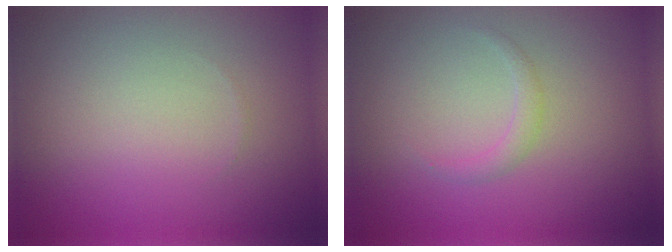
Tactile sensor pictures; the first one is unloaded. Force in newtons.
{"total": 1.0, "press": 1.0, "slide": 0.1}